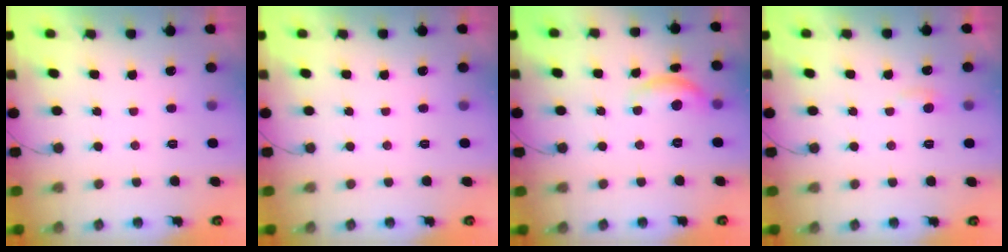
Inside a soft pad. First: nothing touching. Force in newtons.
{"total": 0.0}
{"total": 10.6, "press": 10.6, "slide": 0.6}
{"total": 4.2, "press": 4.1, "slide": 0.5}